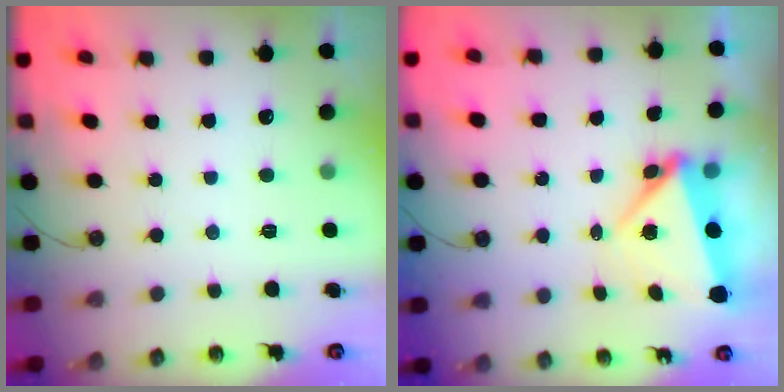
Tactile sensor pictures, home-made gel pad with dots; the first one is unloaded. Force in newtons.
{"total": 5.5, "press": 5.4, "slide": 1.0}